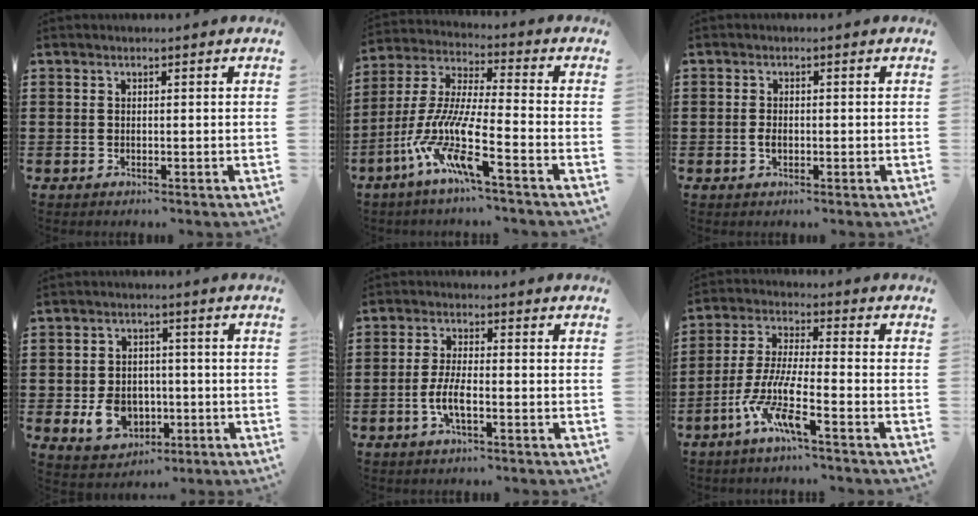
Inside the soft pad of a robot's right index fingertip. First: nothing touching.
{"total": 11.5, "force": [-7.3, 1.3, 8.8], "torque": [-0.224, -0.026, -0.160]}
{"total": 1.5, "force": [-0.3, 0.8, 1.2], "torque": [-0.025, -0.001, -0.006]}
{"total": 7.2, "force": [-1.9, 5.6, 4.2], "torque": [-0.099, 0.002, -0.037]}
{"total": 4.6, "force": [-1.6, 1.3, 4.1], "torque": [-0.099, -0.005, -0.037]}
{"total": 8.9, "force": [-5.6, 1.0, 6.8], "torque": [-0.167, -0.015, -0.116]}